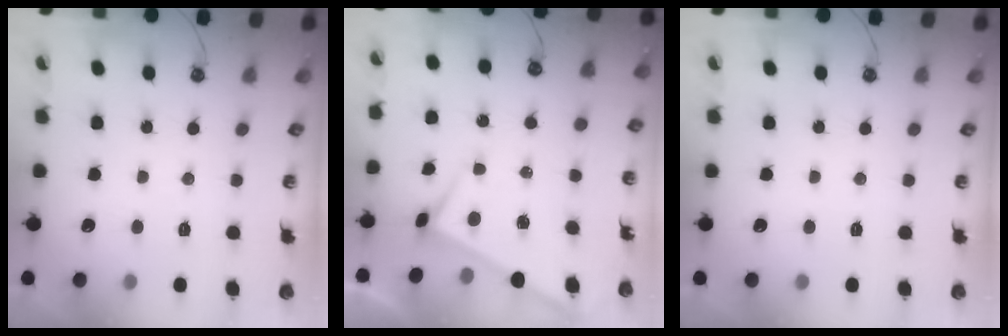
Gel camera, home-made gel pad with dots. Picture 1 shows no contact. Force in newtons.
{"total": 1.2, "press": 1.1, "slide": 0.4}
{"total": 0.0}